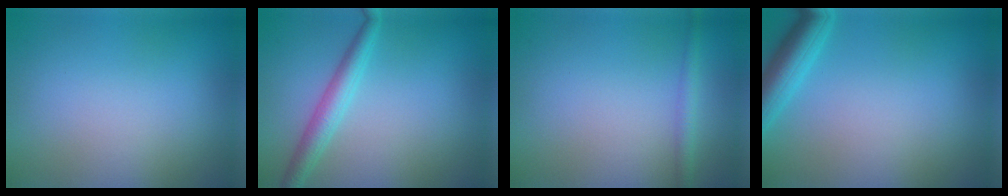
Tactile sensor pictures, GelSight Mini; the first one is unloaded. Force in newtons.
{"total": 2.9, "press": 2.9, "slide": 0.1}
{"total": 1.5, "press": 1.5, "slide": 0.1}
{"total": 4.2, "press": 4.2, "slide": 0.2}